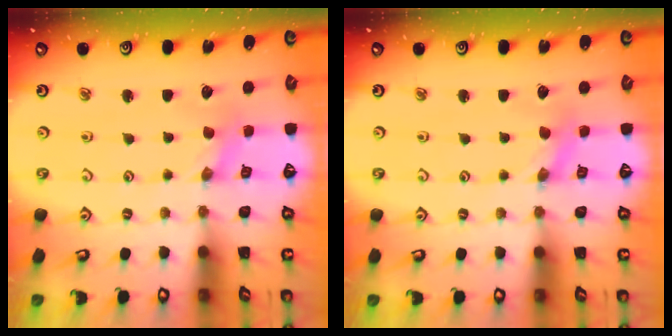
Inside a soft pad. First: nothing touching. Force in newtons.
{"total": 1.3, "press": 1.3, "slide": 0.3}